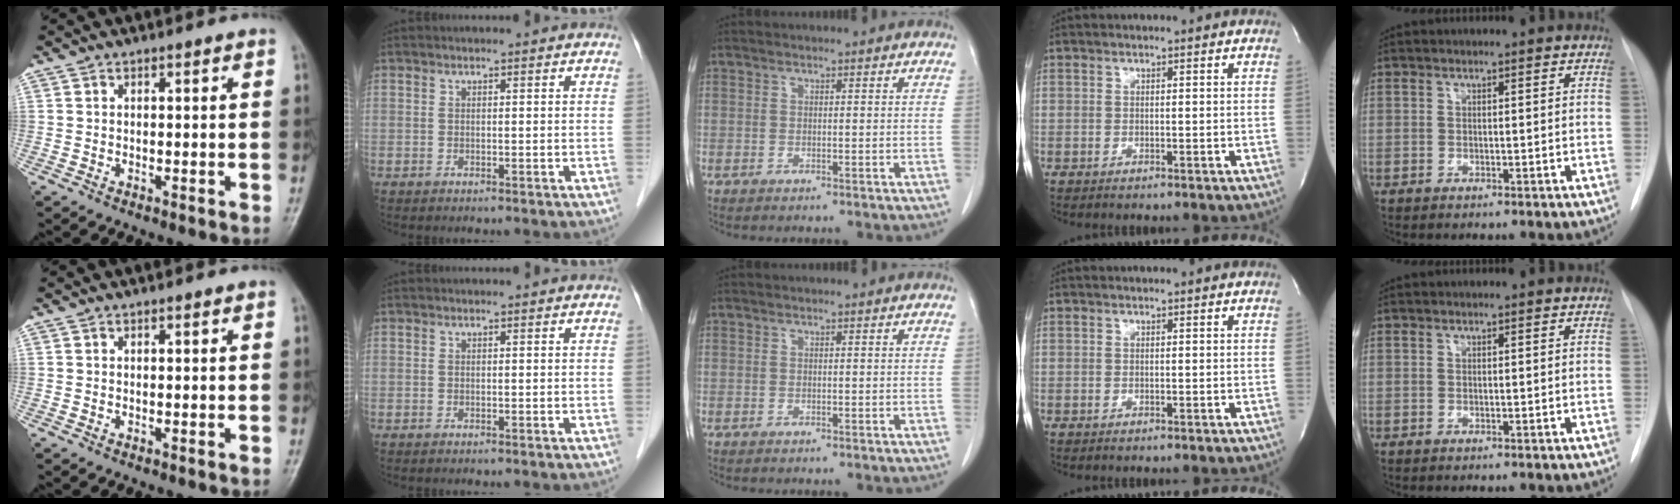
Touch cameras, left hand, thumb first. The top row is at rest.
{}